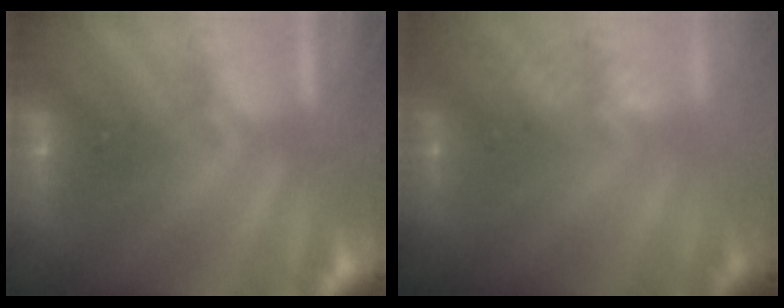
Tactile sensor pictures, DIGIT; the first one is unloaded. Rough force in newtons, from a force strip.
{"total": 2.7}